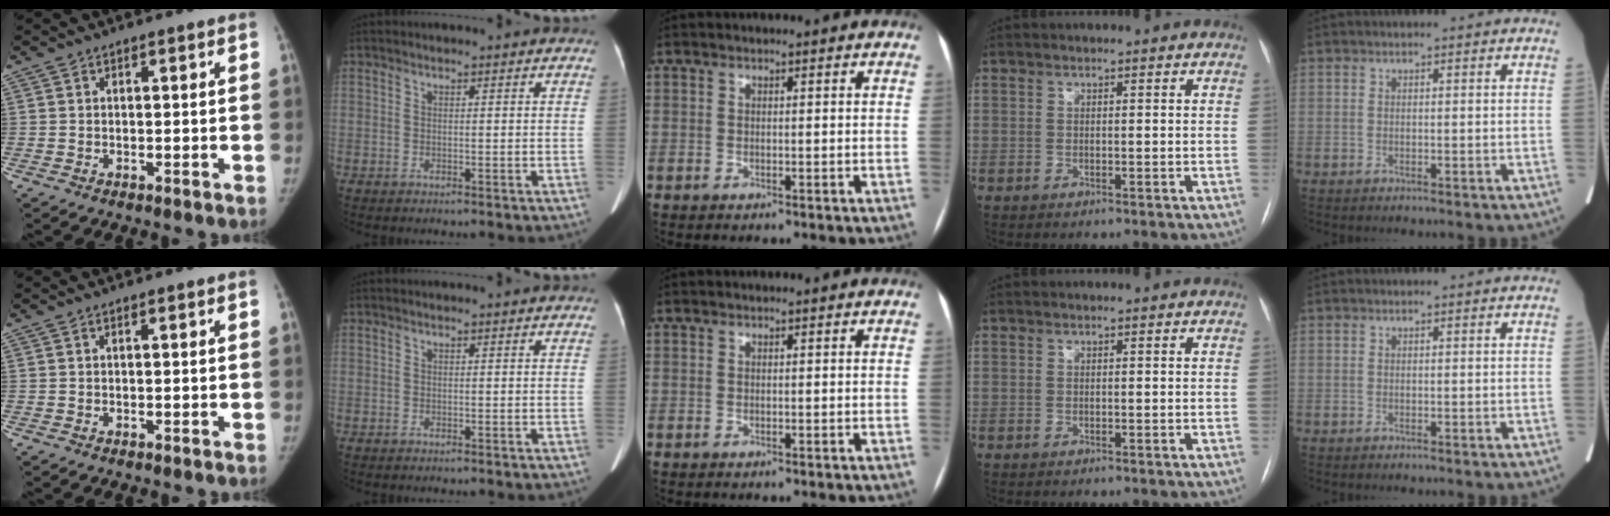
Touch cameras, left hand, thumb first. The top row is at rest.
{}